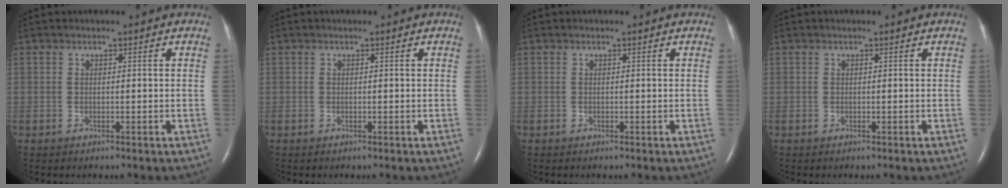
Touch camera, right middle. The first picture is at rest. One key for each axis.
{"total": 0.0}
{"total": 0.0}
{"total": 0.0}